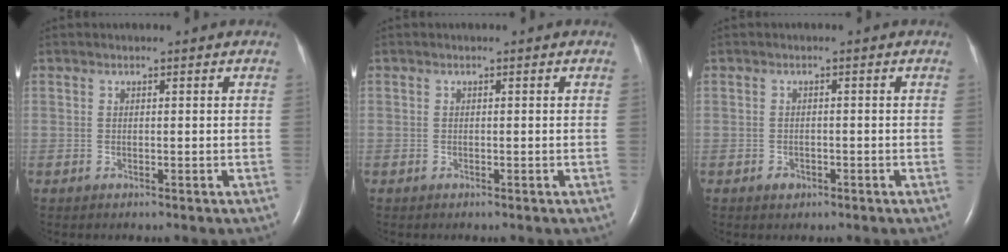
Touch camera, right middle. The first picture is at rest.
{"total": 0.0}
{"total": 1.3, "force": [-0.7, 1.0, 0.4], "torque": [-0.004, 0.003, -0.006]}